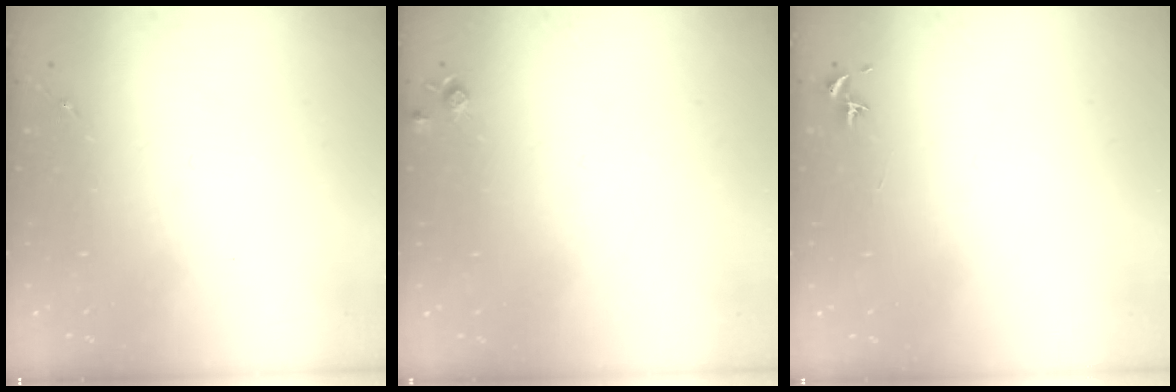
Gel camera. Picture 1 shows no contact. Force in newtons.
{"total": 5.1, "press": 5.1, "slide": 0.7}
{"total": 0.7, "press": 0.7, "slide": 0.3}